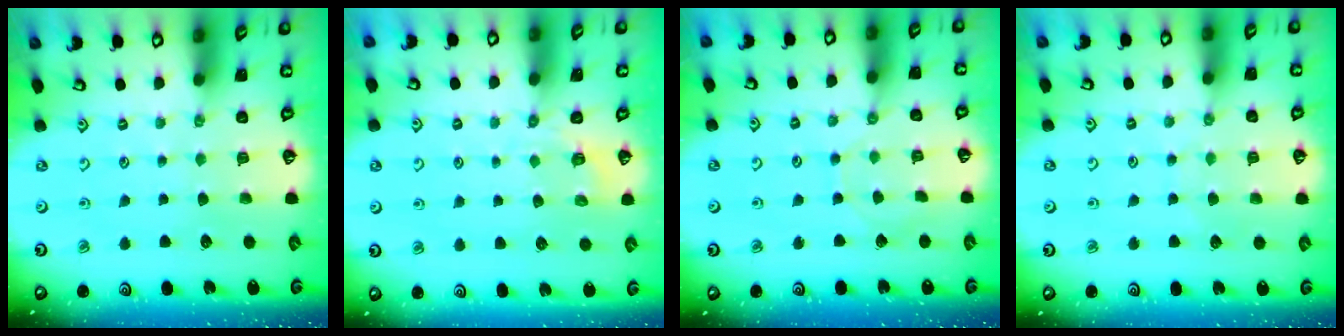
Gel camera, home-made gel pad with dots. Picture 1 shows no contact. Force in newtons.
{"total": 2.3, "press": 1.5, "slide": 1.7}
{"total": 6.4, "press": 6.4, "slide": 0.5}
{"total": 4.0, "press": 3.9, "slide": 0.5}